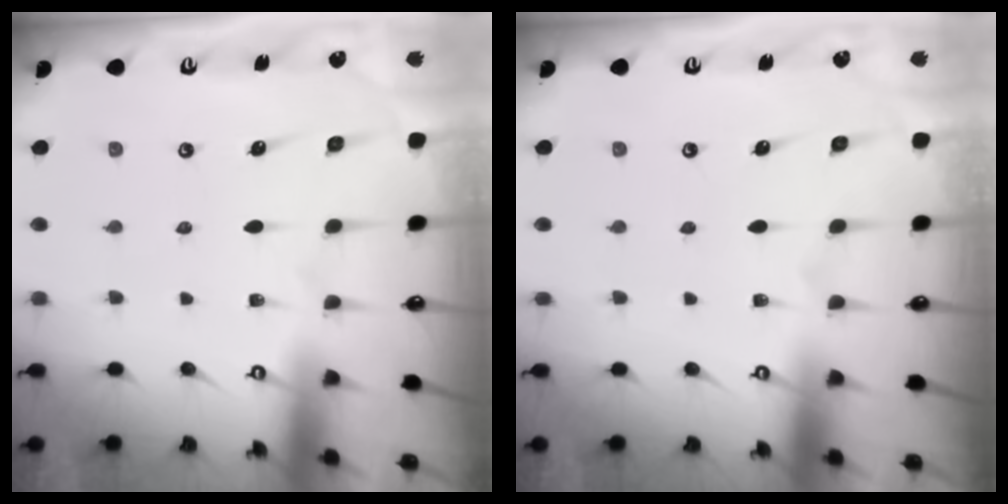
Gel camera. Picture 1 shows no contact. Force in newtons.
{"total": 0.0}